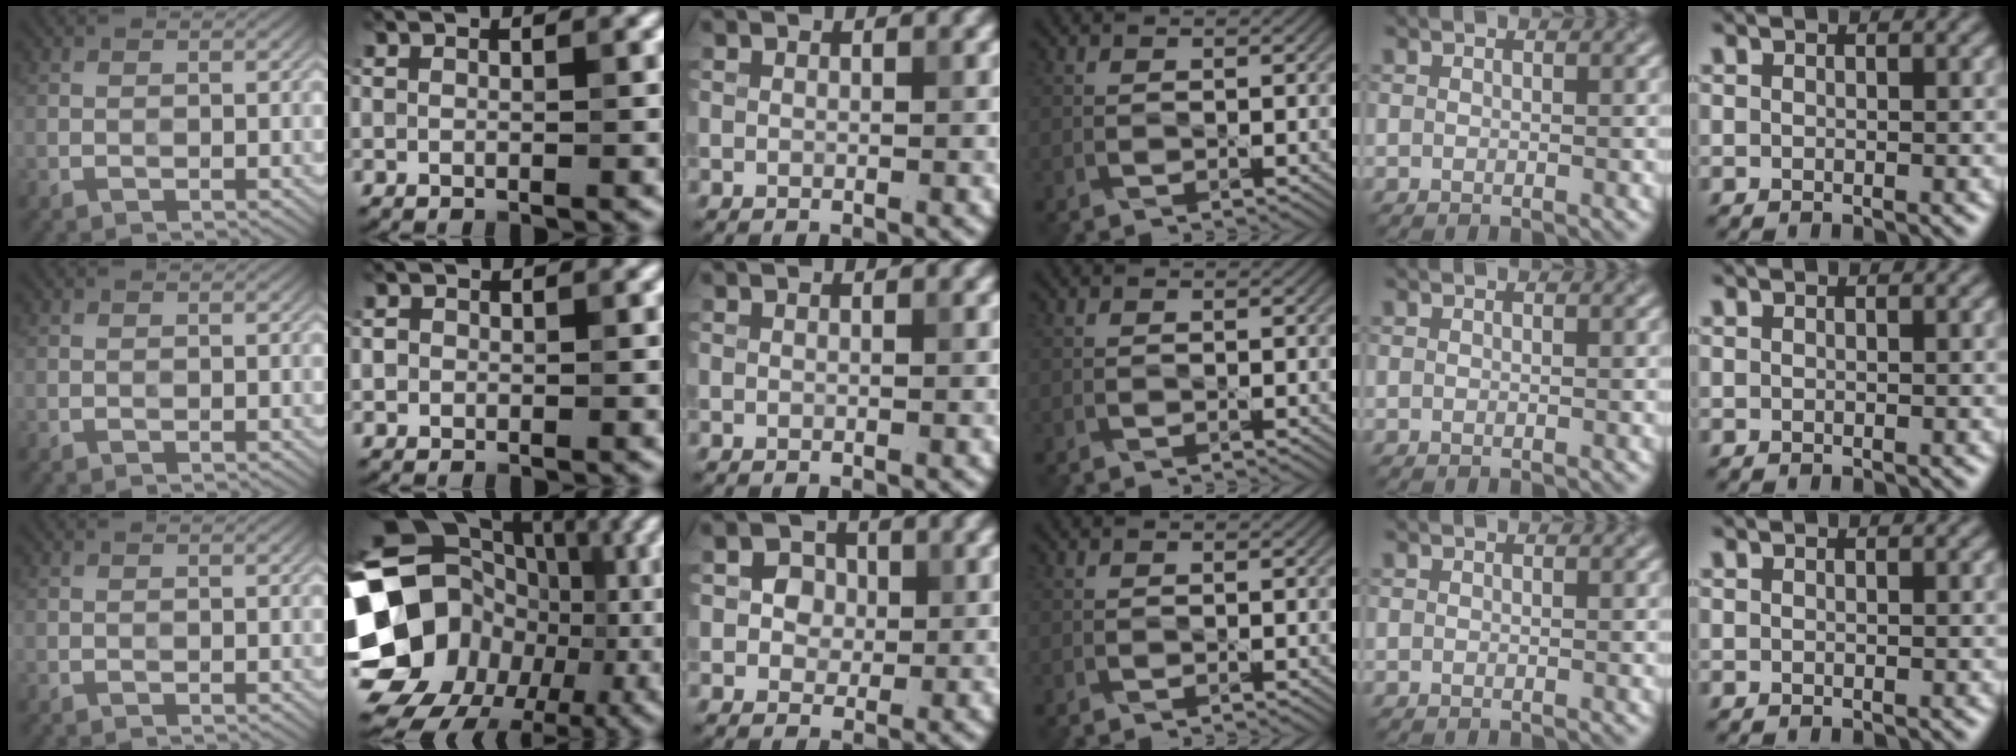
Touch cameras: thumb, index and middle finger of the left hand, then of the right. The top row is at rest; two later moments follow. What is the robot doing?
{"motion": "dispense", "object": "soap dispenser"}